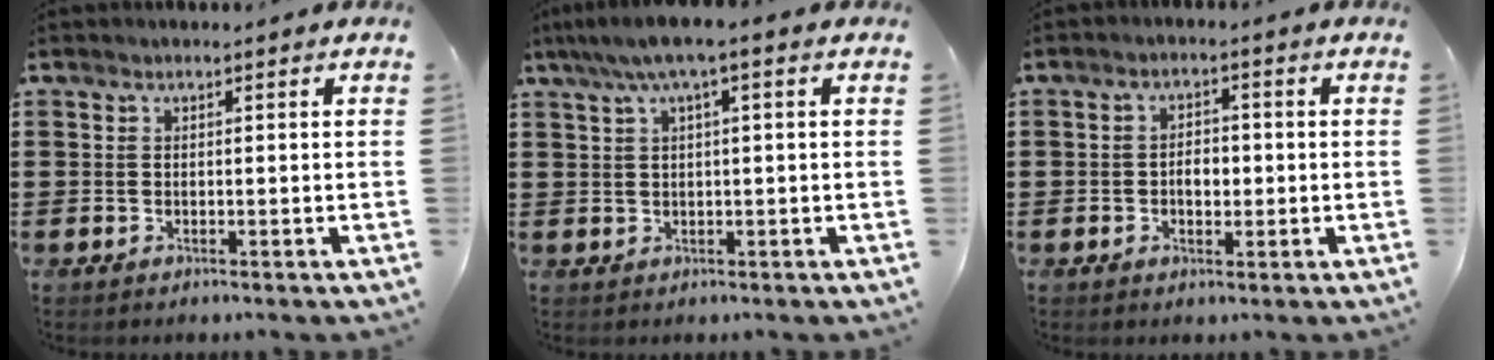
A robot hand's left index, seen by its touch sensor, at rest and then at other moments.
{"total": 3.3, "force": [0.7, 0.4, 3.2], "torque": [-0.061, 0.003, 0.009]}
{"total": 3.0, "force": [-0.6, 1.7, 2.5], "torque": [-0.041, 0.002, -0.015]}